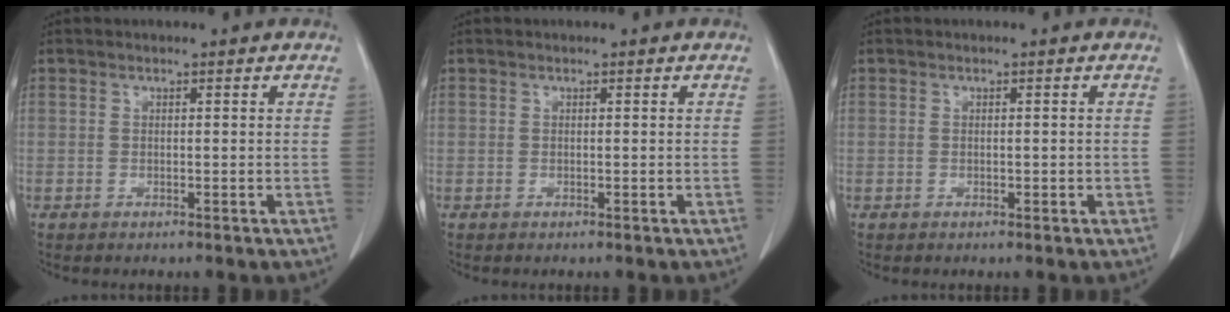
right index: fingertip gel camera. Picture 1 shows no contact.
{"total": 0.0}
{"total": 0.8, "force": [-0.1, 0.6, 0.5], "torque": [-0.007, 0.007, 0.000]}